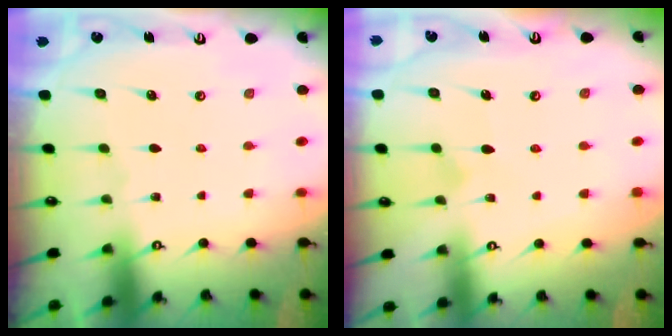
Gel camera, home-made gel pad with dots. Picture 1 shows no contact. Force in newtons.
{"total": 8.1, "press": 8.1, "slide": 0.3}